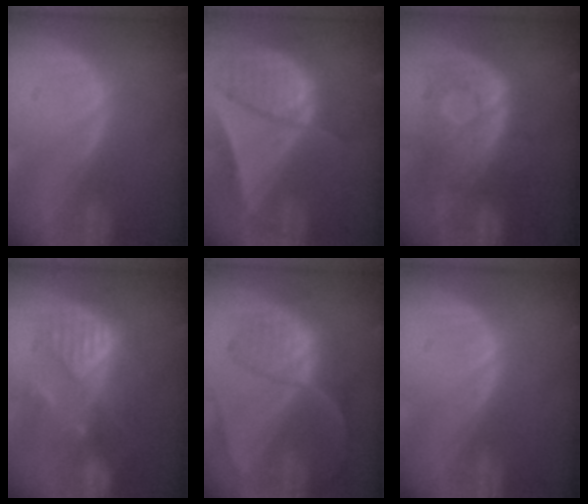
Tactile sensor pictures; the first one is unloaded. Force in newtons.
{"total": 9.5, "press": 8.1, "slide": 4.9}
{"total": 10.1, "press": 9.2, "slide": 4.1}
{"total": 9.0, "press": 8.9, "slide": 0.9}
{"total": 8.9, "press": 7.5, "slide": 4.9}
{"total": 0.0}